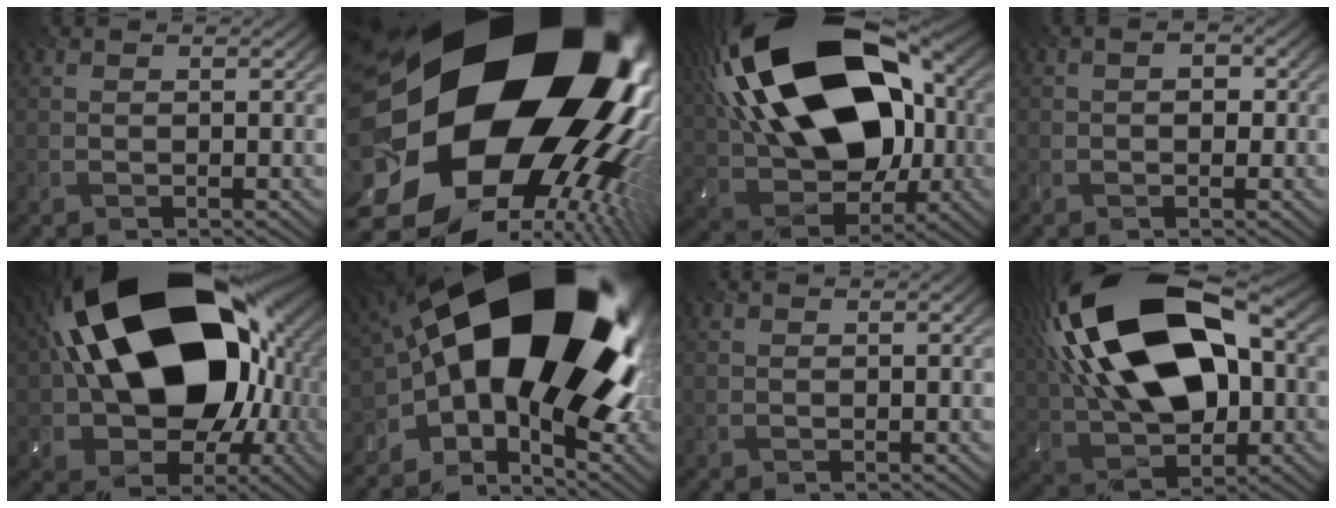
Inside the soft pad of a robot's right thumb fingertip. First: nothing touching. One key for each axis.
{"total": 23.2, "fx": -0.4, "fy": 17.4, "fz": 15.3, "tx": -0.236, "ty": -0.102, "tz": -0.037}
{"total": 22.1, "fx": 4.9, "fy": 13.4, "fz": 16.9, "tx": -0.337, "ty": 0.041, "tz": 0.075}
{"total": 1.3, "fx": -0.4, "fy": 0.6, "fz": 1.1, "tx": -0.017, "ty": 0.000, "tz": -0.006}
{"total": 23.2, "fx": 3.5, "fy": 15.4, "fz": 17.0, "tx": -0.313, "ty": -0.010, "tz": 0.066}
{"total": 21.2, "fx": 0.9, "fy": 11.6, "fz": 17.8, "tx": -0.288, "ty": -0.048, "tz": 0.035}
{"total": 0.0}
{"total": 20.9, "fx": 4.2, "fy": 11.4, "fz": 17.0, "tx": -0.319, "ty": 0.039, "tz": 0.051}